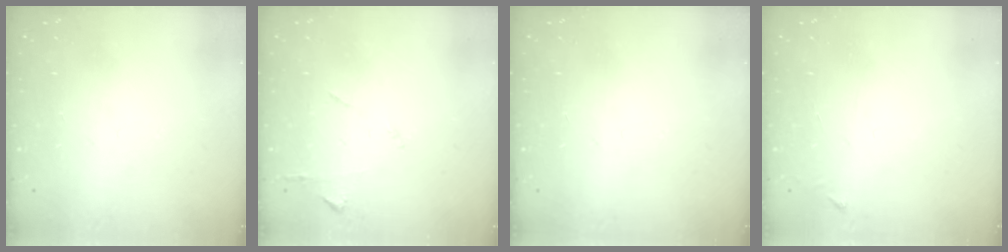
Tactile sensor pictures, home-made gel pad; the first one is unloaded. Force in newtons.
{"total": 5.6, "press": 5.6, "slide": 0.8}
{"total": 0.0}
{"total": 2.6, "press": 2.6, "slide": 0.3}